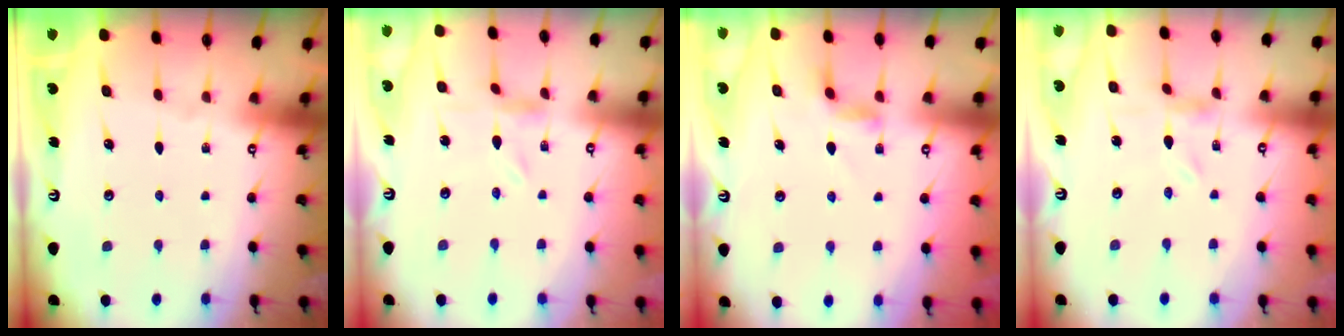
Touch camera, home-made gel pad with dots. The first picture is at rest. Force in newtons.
{"total": 0.0}
{"total": 3.6, "press": 3.5, "slide": 0.5}
{"total": 0.0}